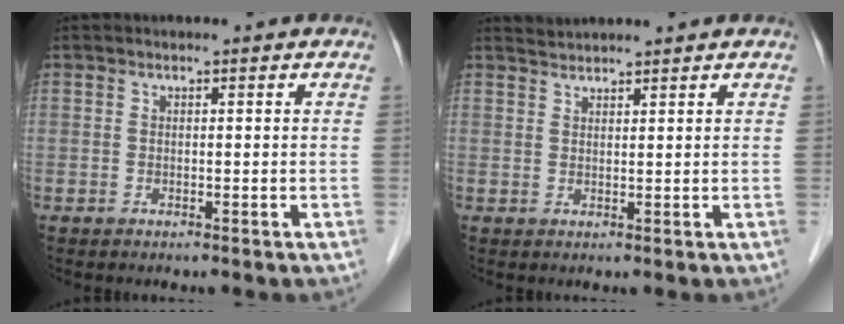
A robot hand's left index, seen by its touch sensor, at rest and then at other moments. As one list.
[{"total": 2.9, "force": [2.8, -0.3, 0.0], "torque": [-0.004, 0.022, 0.058]}]